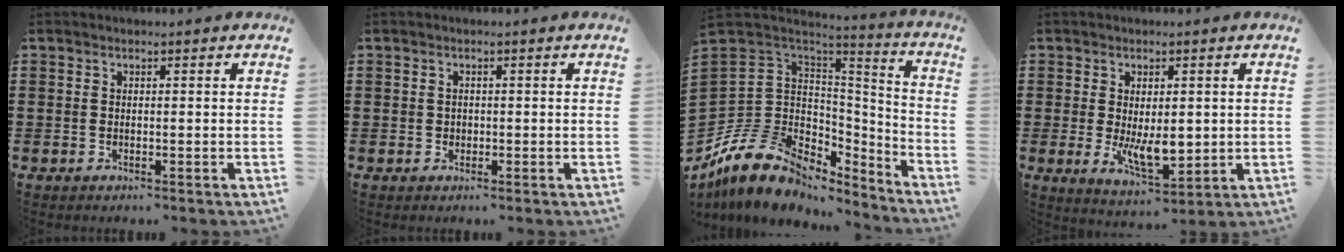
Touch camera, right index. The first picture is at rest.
{"total": 0.9, "force": [0.1, 0.8, 0.2], "torque": [-0.007, 0.004, 0.003]}
{"total": 13.6, "force": [-7.3, 9.9, 5.8], "torque": [-0.151, 0.016, -0.129]}
{"total": 6.6, "force": [-0.1, 3.5, 5.6], "torque": [-0.097, 0.000, -0.004]}